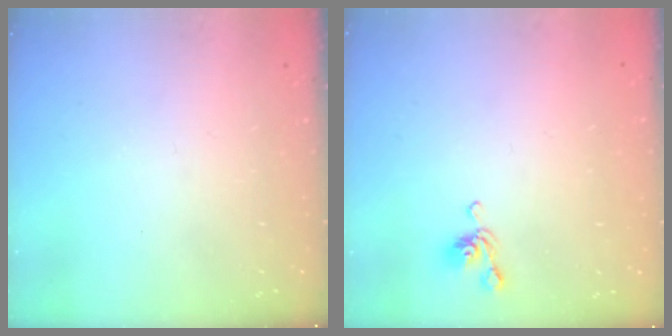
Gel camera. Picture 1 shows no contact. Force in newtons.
{"total": 5.4, "press": 5.4, "slide": 0.5}